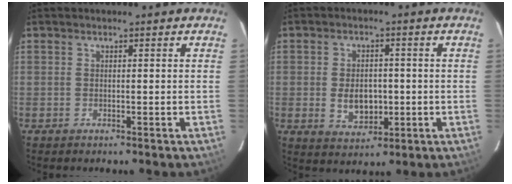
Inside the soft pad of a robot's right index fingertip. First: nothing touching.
{"total": 6.5, "force": [-0.8, 4.4, 4.6], "torque": [-0.086, -0.003, -0.005]}